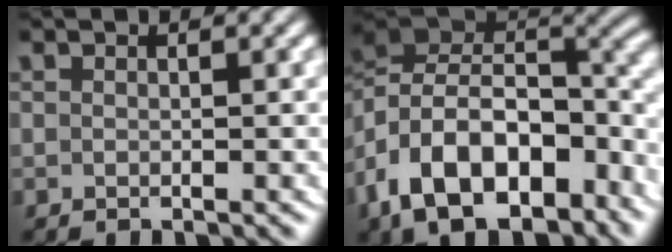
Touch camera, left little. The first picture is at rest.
{"total": 14.5, "force": [-1.8, 10.7, 9.6], "torque": [-0.206, -0.017, -0.026]}